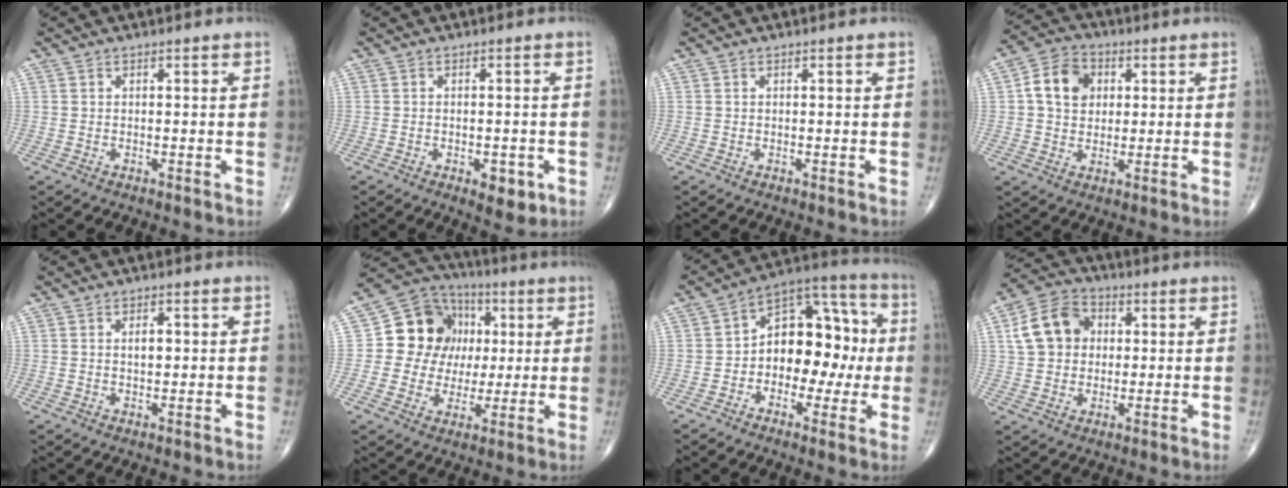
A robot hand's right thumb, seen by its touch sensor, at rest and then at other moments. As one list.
[{"total": 4.5, "force": [-1.8, 2.3, 3.4], "torque": [-0.033, 0.002, -0.016]}, {"total": 0.0}, {"total": 9.2, "force": [1.8, 7.2, 5.4], "torque": [-0.074, 0.008, 0.024]}, {"total": 2.2, "force": [0.4, 1.2, 1.8], "torque": [-0.026, 0.000, 0.006]}, {"total": 14.5, "force": [2.2, 12.7, 6.6], "torque": [-0.063, 0.015, 0.035]}, {"total": 15.1, "force": [-0.7, 10.0, 11.3], "torque": [-0.118, 0.051, -0.021]}, {"total": 11.0, "force": [2.0, 8.8, 6.3], "torque": [-0.097, 0.014, 0.026]}]